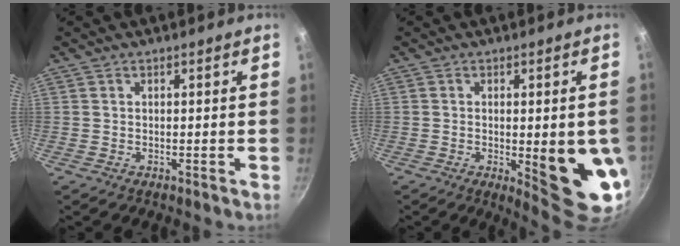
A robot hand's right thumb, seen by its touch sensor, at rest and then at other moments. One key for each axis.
{"total": 13.1, "fx": -2.3, "fy": 3.6, "fz": 12.4, "tx": -0.136, "ty": -0.006, "tz": -0.018}